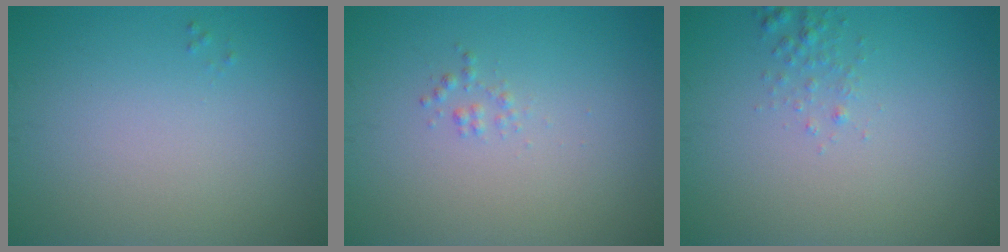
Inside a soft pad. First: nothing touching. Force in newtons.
{"total": 0.7, "press": 0.7, "slide": 0.0}
{"total": 0.9, "press": 0.9, "slide": 0.1}